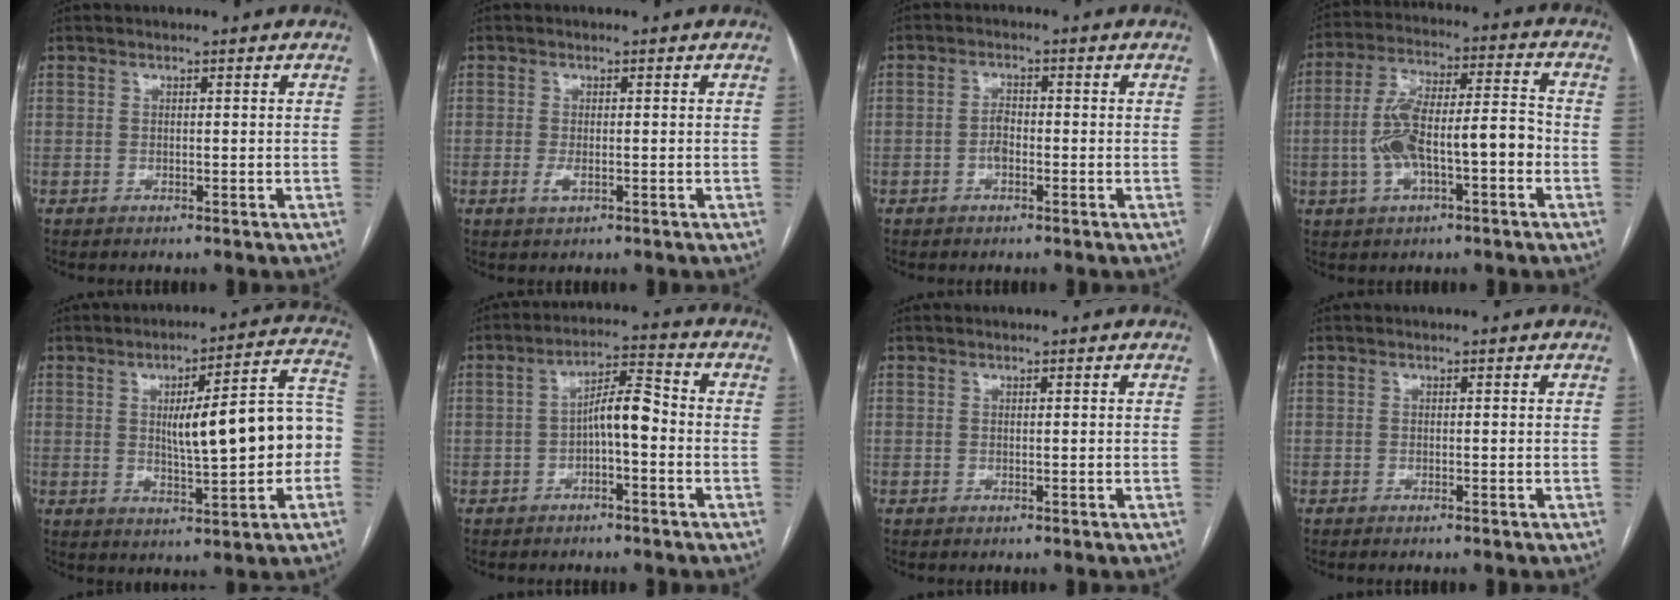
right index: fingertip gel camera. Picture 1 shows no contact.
{"total": 1.7, "force": [-0.6, 0.7, 1.5], "torque": [-0.028, -0.001, -0.008]}
{"total": 2.1, "force": [-0.8, 1.0, 1.7], "torque": [-0.031, 0.004, -0.015]}
{"total": 12.5, "force": [-2.7, 3.5, 11.7], "torque": [-0.219, 0.031, -0.042]}
{"total": 14.8, "force": [-0.5, 3.0, 14.5], "torque": [-0.191, 0.038, 0.001]}
{"total": 6.1, "force": [-1.2, 1.6, 5.8], "torque": [-0.100, 0.025, -0.021]}
{"total": 0.0}
{"total": 0.8, "force": [-0.6, -0.2, 0.4], "torque": [-0.008, 0.001, -0.011]}